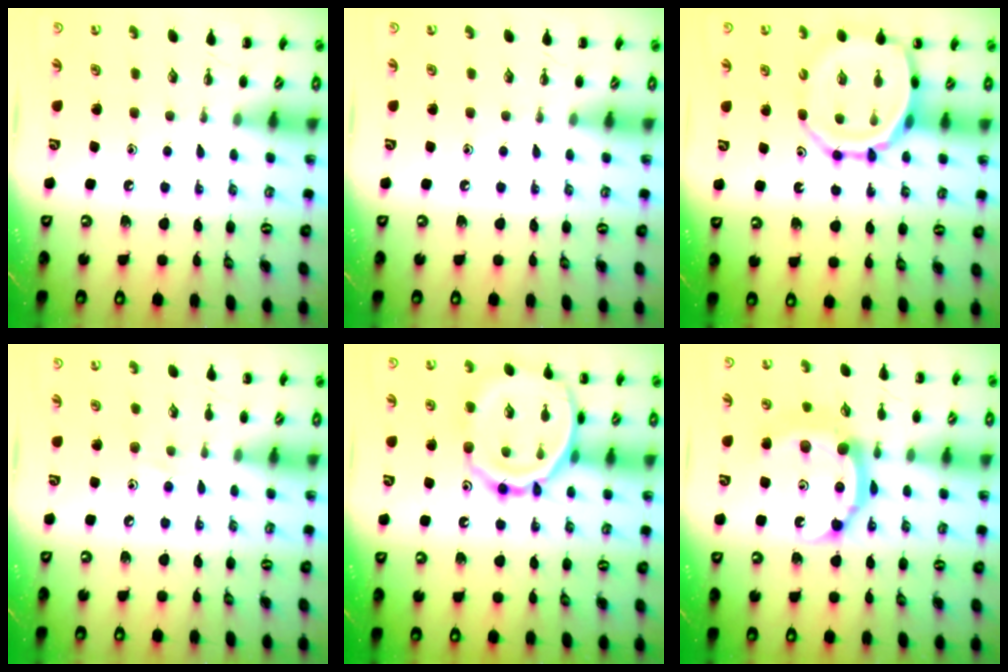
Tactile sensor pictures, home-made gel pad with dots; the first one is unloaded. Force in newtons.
{"total": 0.0}
{"total": 13.8, "press": 13.4, "slide": 3.3}
{"total": 6.1, "press": 5.7, "slide": 2.1}
{"total": 17.7, "press": 17.7, "slide": 1.3}
{"total": 12.4, "press": 12.4, "slide": 0.8}